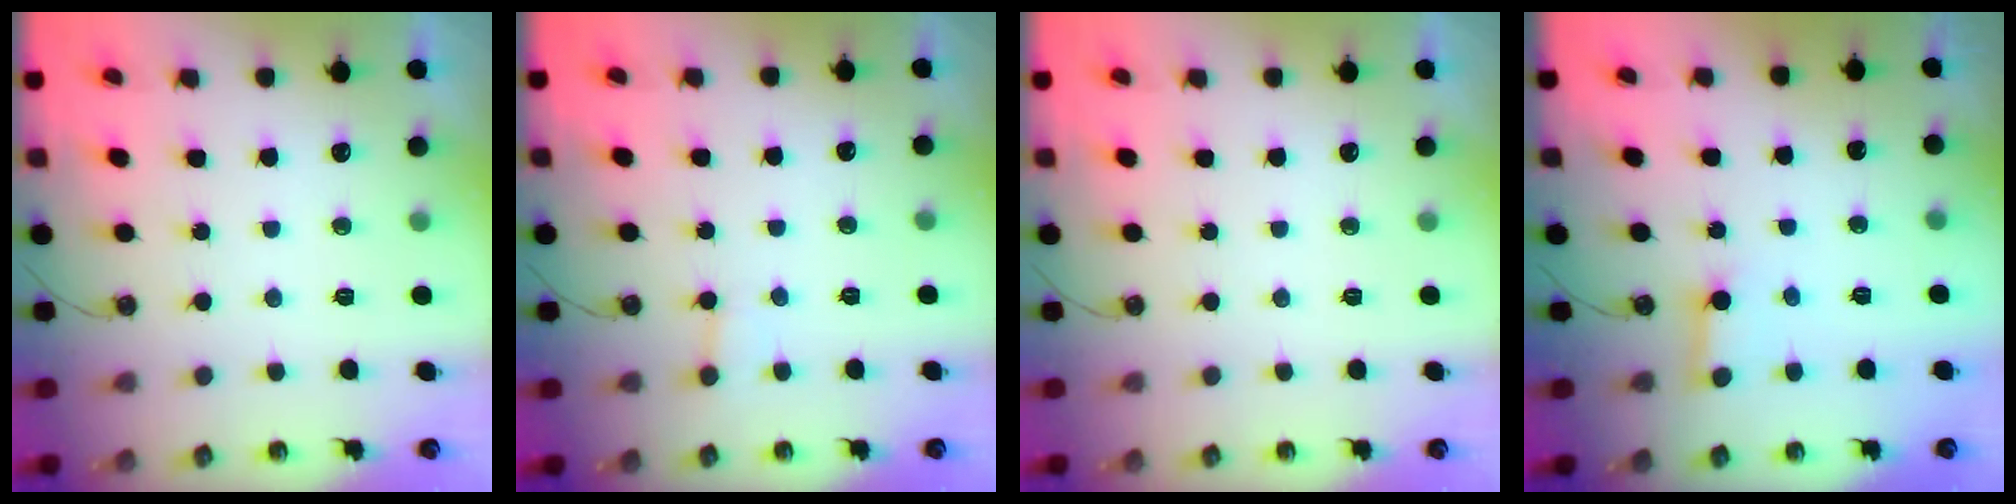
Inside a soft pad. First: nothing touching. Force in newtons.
{"total": 3.6, "press": 3.5, "slide": 0.3}
{"total": 0.0}
{"total": 3.0, "press": 3.0, "slide": 0.4}